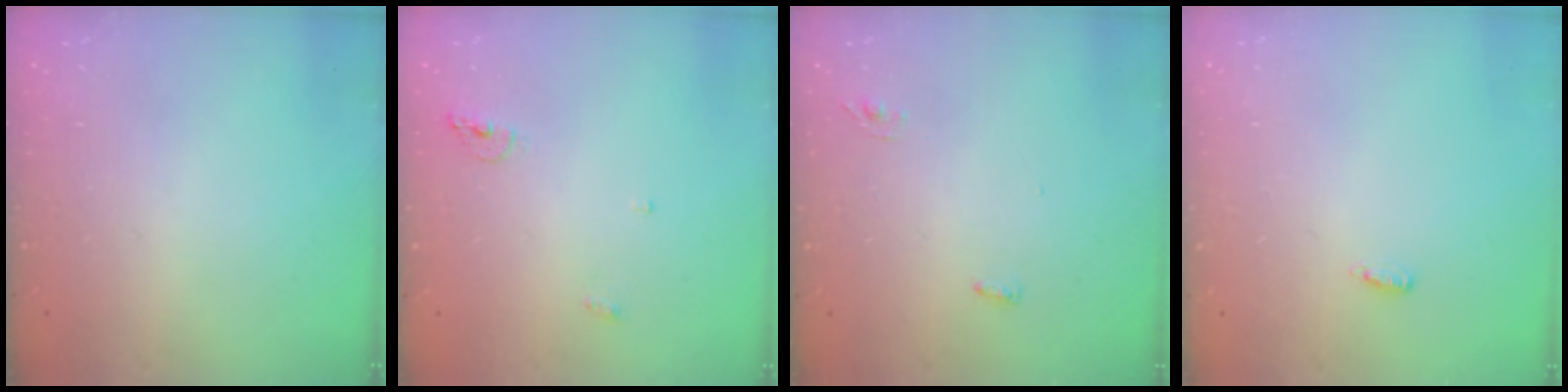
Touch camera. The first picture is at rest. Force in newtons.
{"total": 5.6, "press": 5.5, "slide": 0.9}
{"total": 3.6, "press": 3.2, "slide": 1.6}
{"total": 7.1, "press": 3.0, "slide": 6.4}